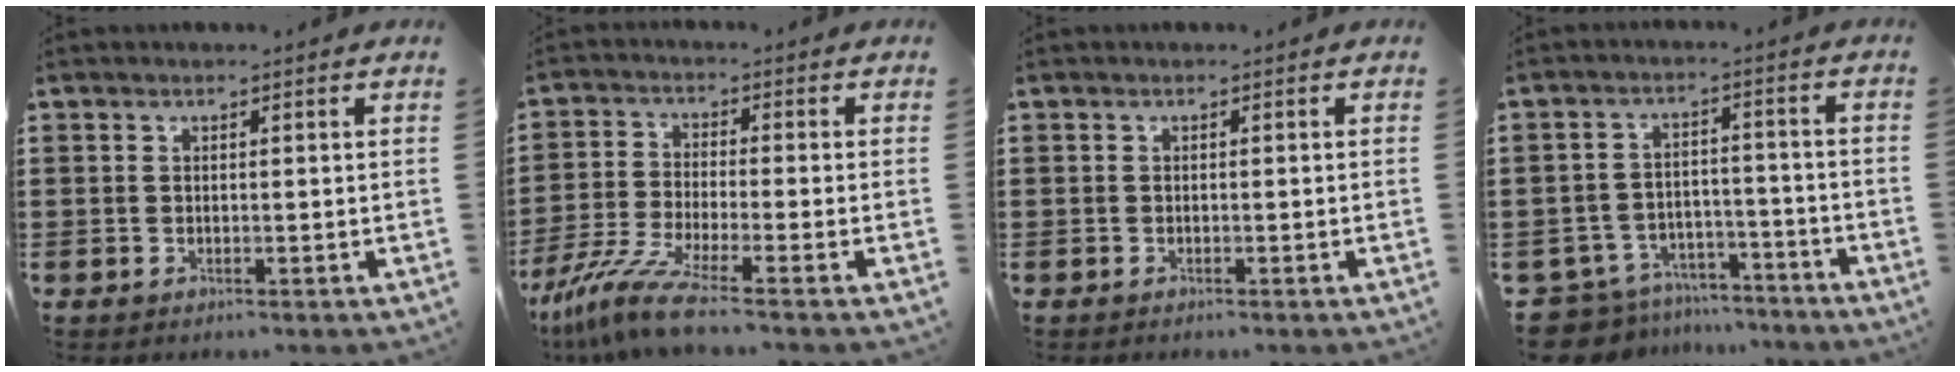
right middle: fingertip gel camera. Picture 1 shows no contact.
{"total": 7.6, "force": [-5.8, 0.4, 4.9], "torque": [-0.116, -0.018, -0.117]}
{"total": 0.0}
{"total": 7.1, "force": [-6.9, 1.8, 0.8], "torque": [-0.044, 0.010, -0.143]}